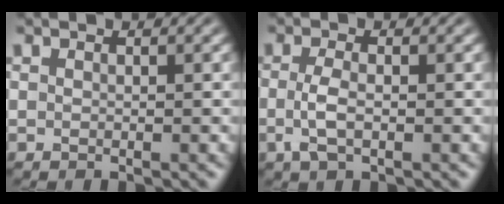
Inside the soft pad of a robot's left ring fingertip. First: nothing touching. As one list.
[{"total": 2.5, "force": [-0.5, 1.0, 2.2], "torque": [-0.054, -0.002, -0.012]}]